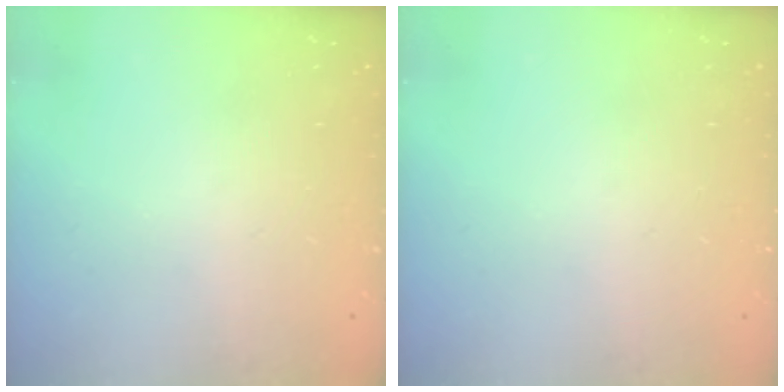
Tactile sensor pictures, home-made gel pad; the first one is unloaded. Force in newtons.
{"total": 0.0}